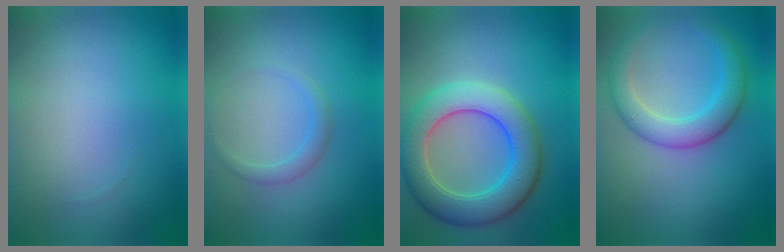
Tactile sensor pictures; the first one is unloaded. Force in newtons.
{"total": 1.3, "press": 1.3, "slide": 0.1}
{"total": 7.3, "press": 7.3, "slide": 0.5}
{"total": 3.9, "press": 3.9, "slide": 0.0}